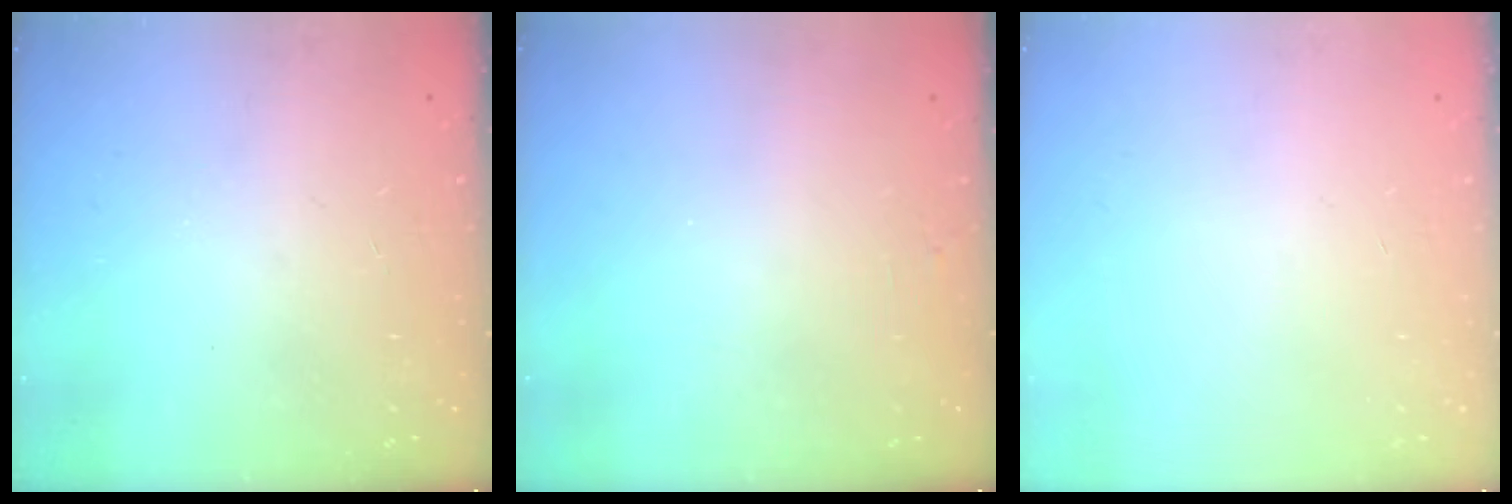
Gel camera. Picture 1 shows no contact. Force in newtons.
{"total": 2.5, "press": 2.5, "slide": 0.2}
{"total": 0.0}